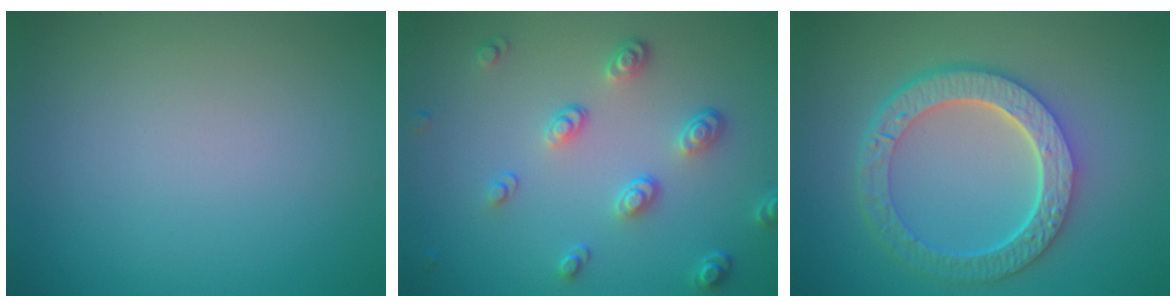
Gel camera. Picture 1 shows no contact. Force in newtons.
{"total": 3.5, "press": 2.8, "slide": 2.2}
{"total": 6.3, "press": 4.8, "slide": 4.0}